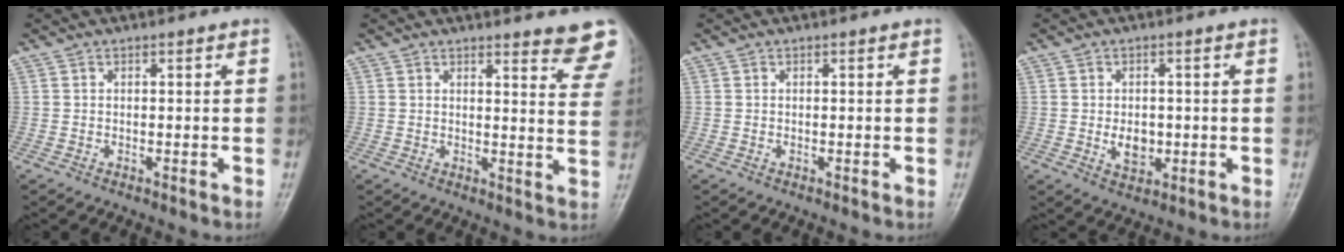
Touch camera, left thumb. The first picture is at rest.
{"total": 9.7, "force": [8.6, 1.7, 4.1], "torque": [-0.017, -0.058, 0.078]}
{"total": 0.0}
{"total": 4.6, "force": [-0.5, 3.3, 3.2], "torque": [-0.035, -0.001, -0.001]}